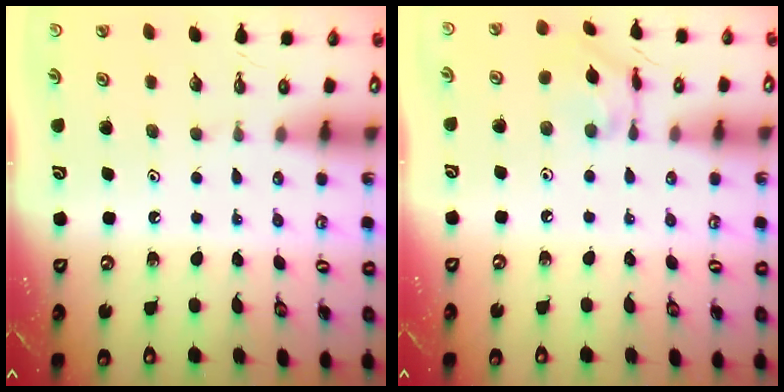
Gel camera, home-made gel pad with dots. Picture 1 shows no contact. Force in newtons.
{"total": 8.5, "press": 8.5, "slide": 0.6}